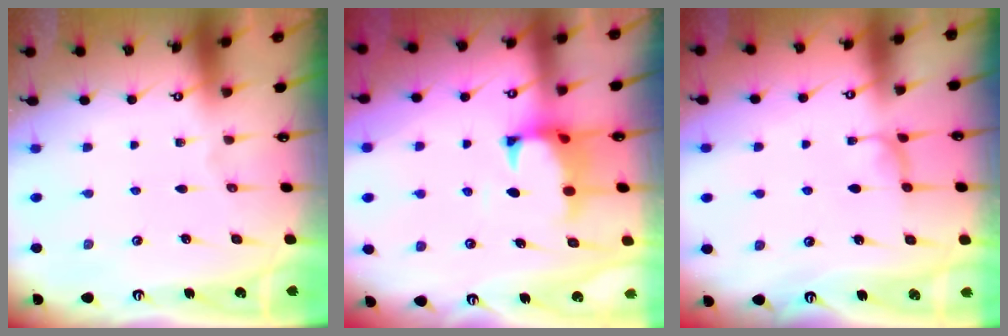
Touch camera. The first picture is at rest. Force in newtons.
{"total": 1.0, "press": 0.1, "slide": 1.0}
{"total": 0.6, "press": 0.3, "slide": 0.5}